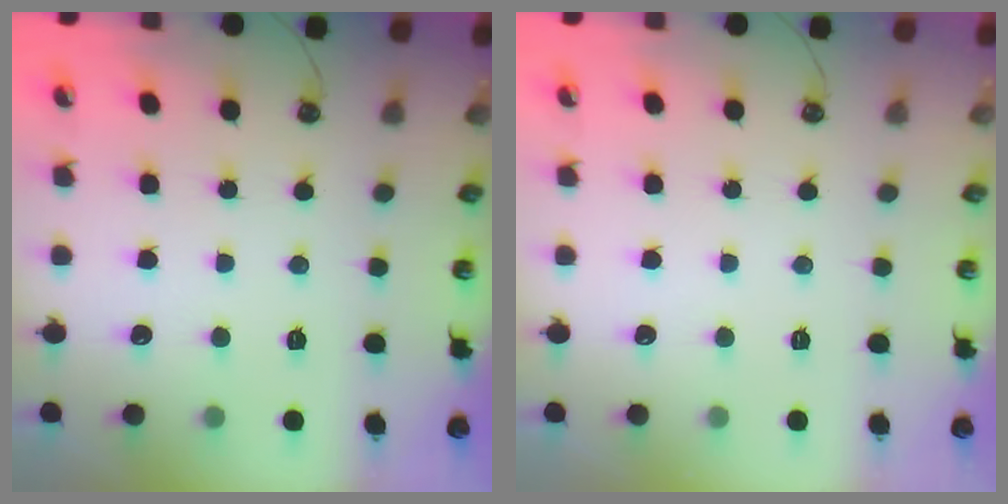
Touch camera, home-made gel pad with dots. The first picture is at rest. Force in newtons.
{"total": 0.0}